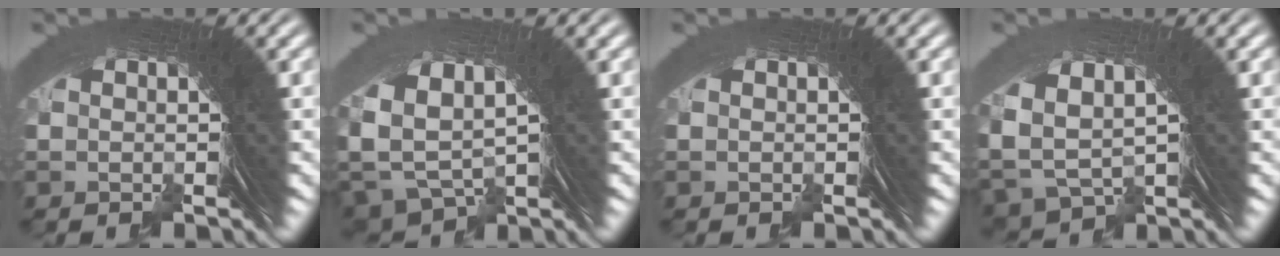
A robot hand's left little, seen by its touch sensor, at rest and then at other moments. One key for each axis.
{"total": 7.0, "fx": 0.9, "fy": 5.8, "fz": 3.8, "tx": -0.102, "ty": -0.018, "tz": 0.026}
{"total": 0.0}
{"total": 5.7, "fx": 1.0, "fy": 4.8, "fz": 2.9, "tx": -0.081, "ty": -0.015, "tz": 0.028}